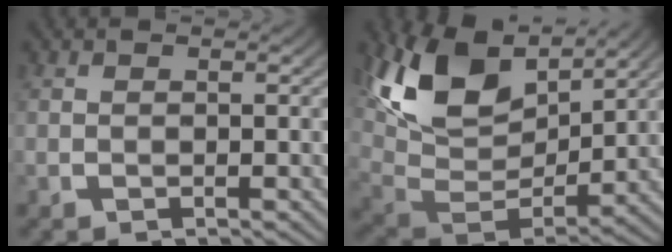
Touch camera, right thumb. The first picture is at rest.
{"total": 12.2, "force": [3.3, 7.3, 9.2], "torque": [-0.200, -0.025, 0.068]}